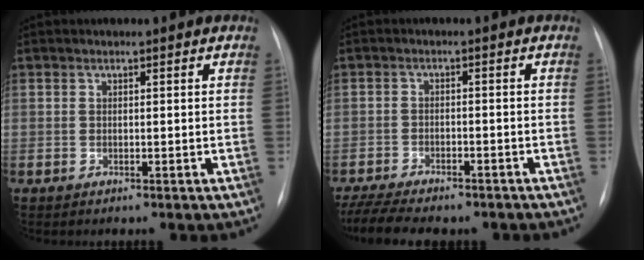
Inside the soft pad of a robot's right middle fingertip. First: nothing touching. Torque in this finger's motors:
{"motor_torque": [0.51, -0.48, 0.14, 0.04]}